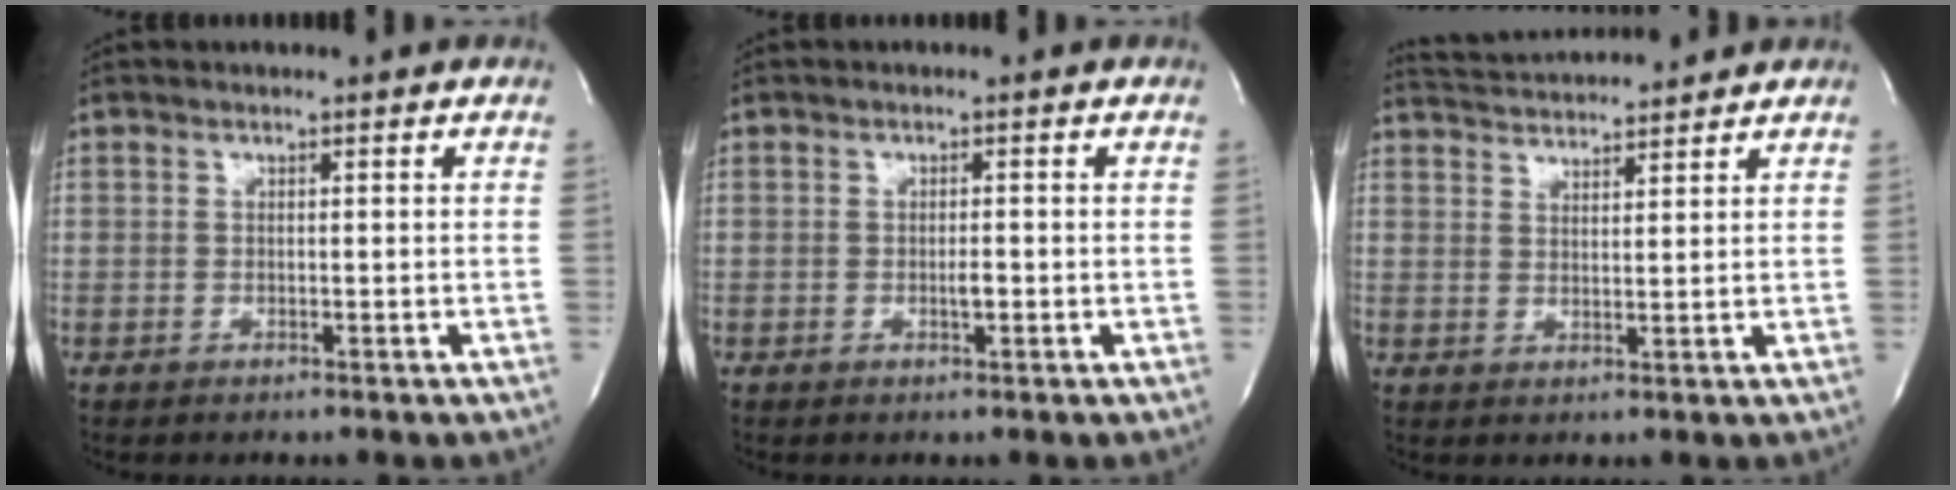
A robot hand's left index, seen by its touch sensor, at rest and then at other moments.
{"total": 1.3, "force": [-0.5, 0.3, 1.1], "torque": [-0.023, -0.001, -0.007]}
{"total": 8.1, "force": [8.0, -0.1, 1.7], "torque": [-0.043, 0.024, 0.130]}